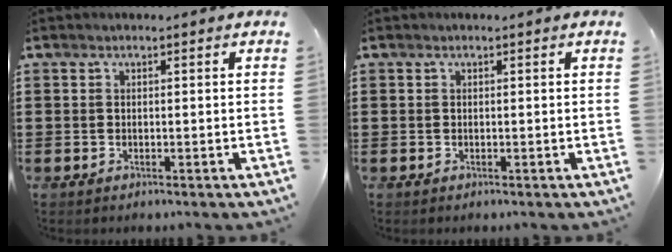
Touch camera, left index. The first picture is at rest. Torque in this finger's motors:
{"motor_torque": [-0.03, -0.03, -0.07, -0.01]}